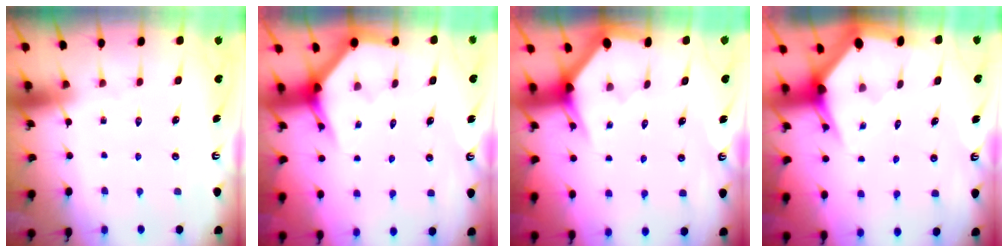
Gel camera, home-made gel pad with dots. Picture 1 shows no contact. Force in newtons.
{"total": 3.8, "press": 3.8, "slide": 0.2}
{"total": 3.0, "press": 3.0, "slide": 0.2}
{"total": 3.4, "press": 3.4, "slide": 0.2}